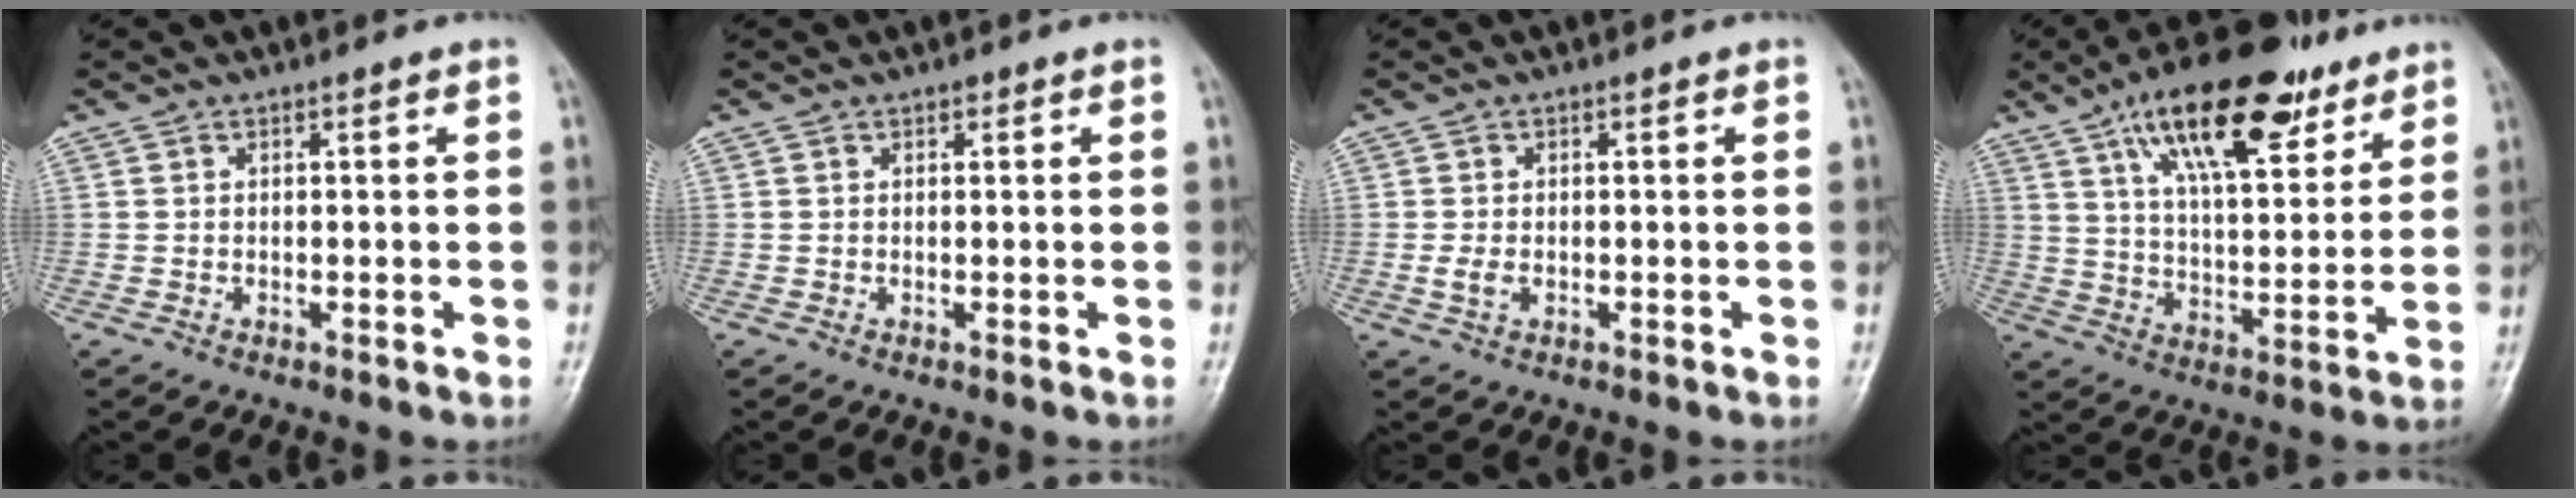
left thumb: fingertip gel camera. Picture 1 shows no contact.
{"total": 0.7, "force": [0.4, 0.4, 0.3], "torque": [0.000, -0.001, 0.004]}
{"total": 2.0, "force": [-0.3, 1.3, 1.5], "torque": [-0.033, -0.003, -0.008]}
{"total": 21.0, "force": [12.2, 8.3, 14.9], "torque": [-0.210, -0.035, 0.205]}